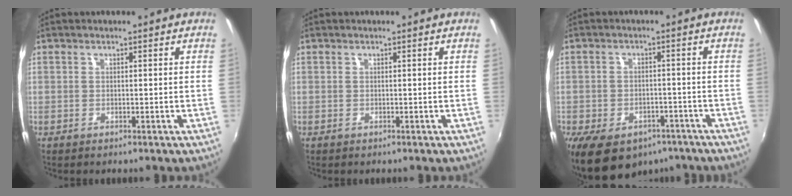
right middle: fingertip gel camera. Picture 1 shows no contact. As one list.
[{"total": 0.0}, {"total": 14.2, "force": [-9.3, 8.2, 6.8], "torque": [-0.149, -0.015, -0.128]}]